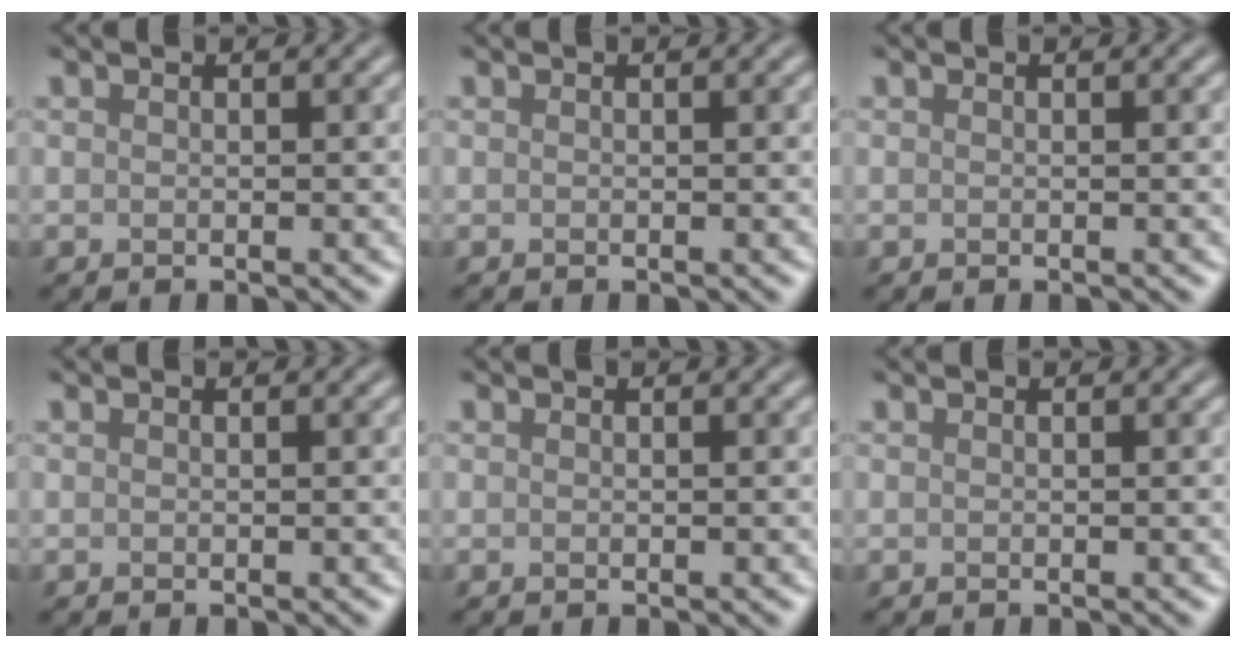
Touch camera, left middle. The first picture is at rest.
{"total": 0.0}
{"total": 0.0}
{"total": 0.0}
{"total": 0.0}
{"total": 0.0}